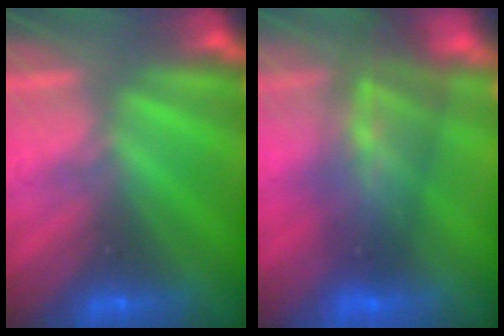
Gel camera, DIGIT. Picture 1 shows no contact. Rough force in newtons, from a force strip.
{"total": 11.3}